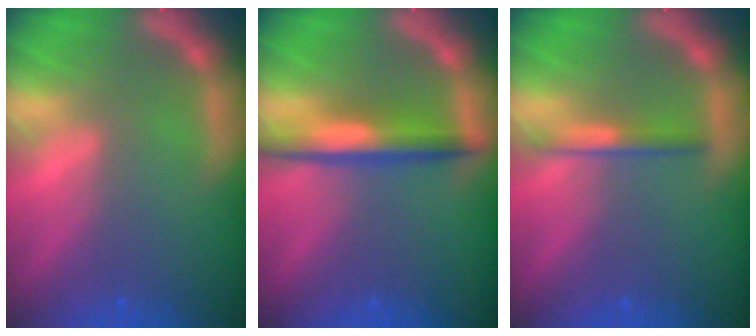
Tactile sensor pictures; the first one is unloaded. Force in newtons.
{"total": 4.5}
{"total": 2.0}